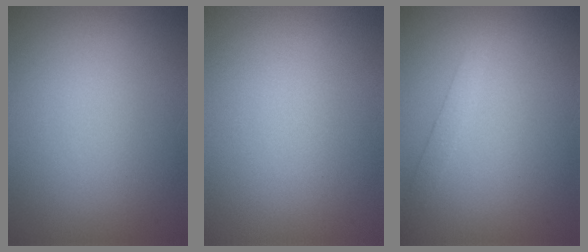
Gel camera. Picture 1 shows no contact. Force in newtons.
{"total": 0.0}
{"total": 2.0, "press": 2.0, "slide": 0.0}